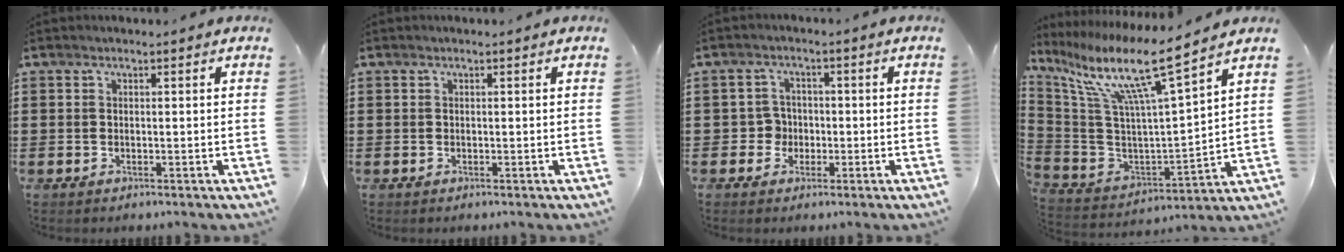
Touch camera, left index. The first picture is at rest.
{"total": 0.0}
{"total": 3.2, "force": [-0.7, 2.9, 0.9], "torque": [-0.029, 0.004, -0.018]}
{"total": 13.1, "force": [8.7, 0.6, 9.8], "torque": [-0.210, -0.065, 0.133]}